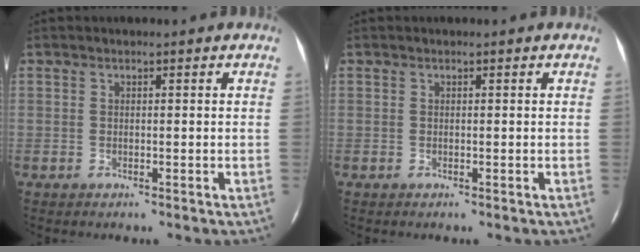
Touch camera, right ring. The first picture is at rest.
{"total": 0.0}